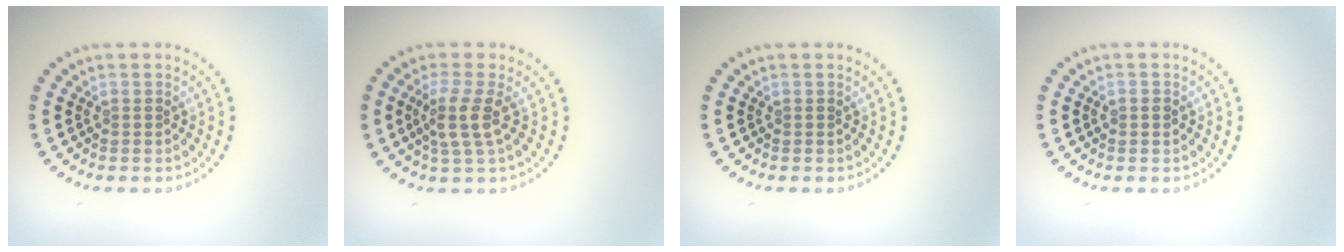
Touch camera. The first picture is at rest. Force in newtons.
{"total": 2.9, "press": 2.3, "slide": 1.7}
{"total": 0.0}
{"total": 1.0, "press": 1.0, "slide": 0.2}